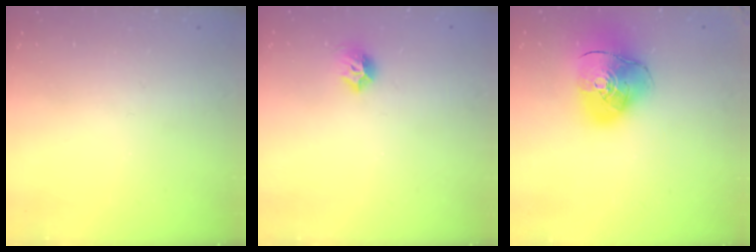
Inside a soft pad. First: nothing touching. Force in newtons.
{"total": 7.0, "press": 6.9, "slide": 1.3}
{"total": 14.3, "press": 14.2, "slide": 1.9}